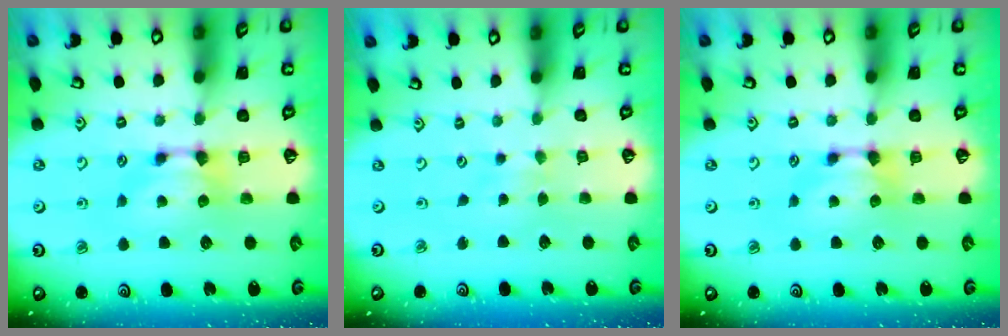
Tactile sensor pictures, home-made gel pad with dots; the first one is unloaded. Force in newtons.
{"total": 2.6, "press": 2.6, "slide": 0.0}
{"total": 0.0}